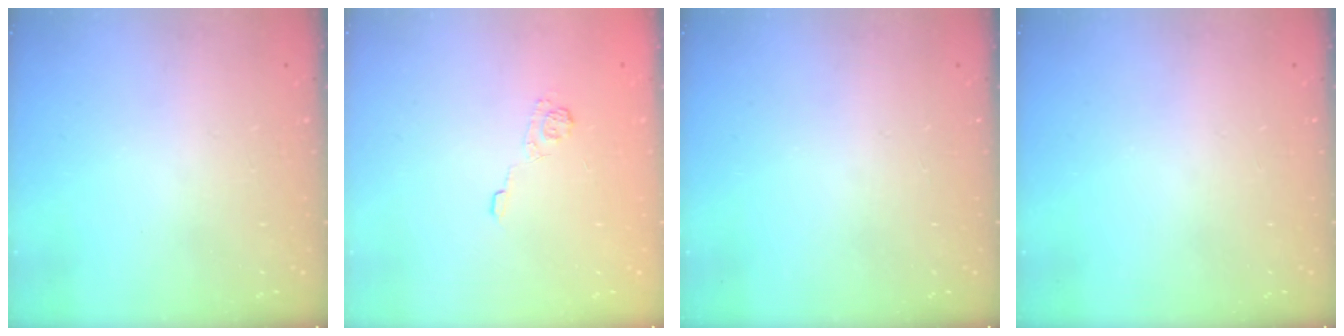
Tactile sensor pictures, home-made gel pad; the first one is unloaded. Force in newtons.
{"total": 3.6, "press": 3.3, "slide": 1.4}
{"total": 0.0}
{"total": 0.0}